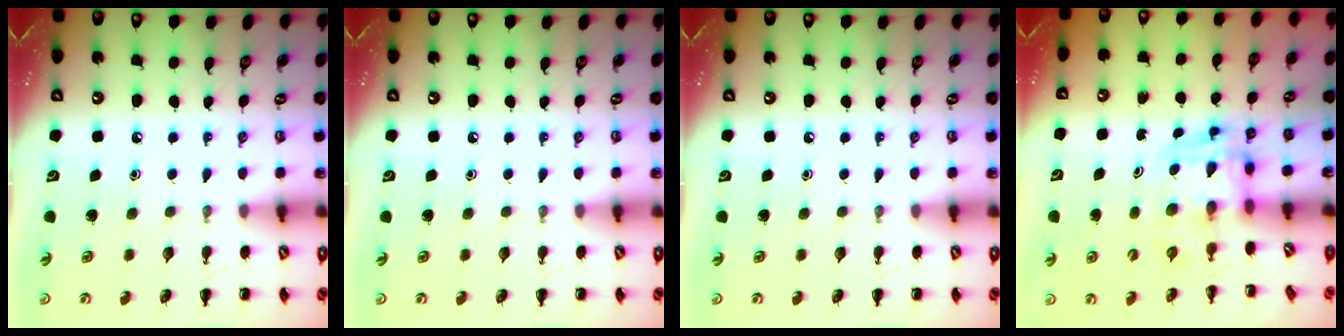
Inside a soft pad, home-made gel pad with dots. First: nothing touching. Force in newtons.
{"total": 0.0}
{"total": 0.0}
{"total": 3.5, "press": 3.5, "slide": 0.6}